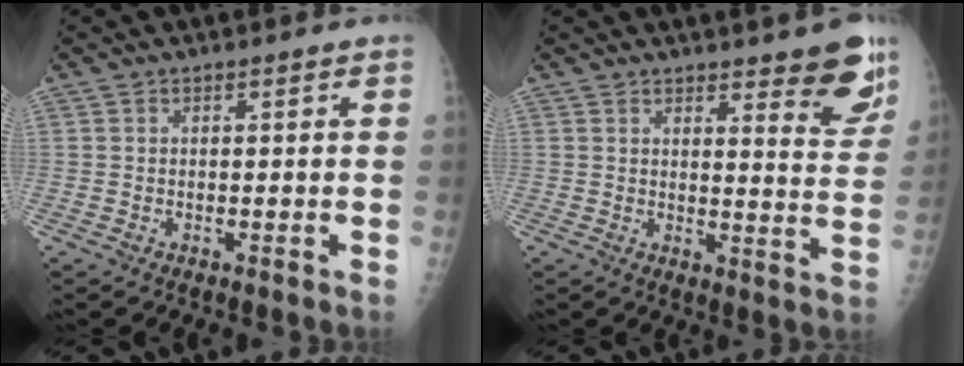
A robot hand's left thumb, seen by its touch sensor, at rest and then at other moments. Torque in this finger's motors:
{"motor_torque": [-0.12, 0.36, -0.05, -0.20, 0.07]}